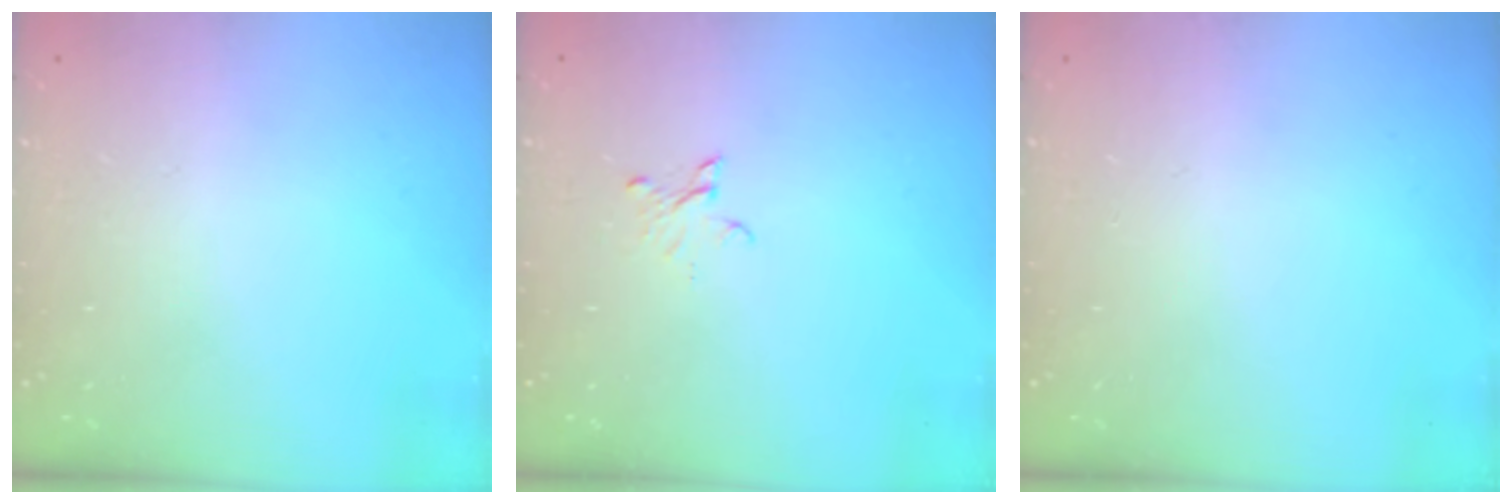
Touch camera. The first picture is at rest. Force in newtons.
{"total": 3.0, "press": 3.0, "slide": 0.3}
{"total": 0.0}